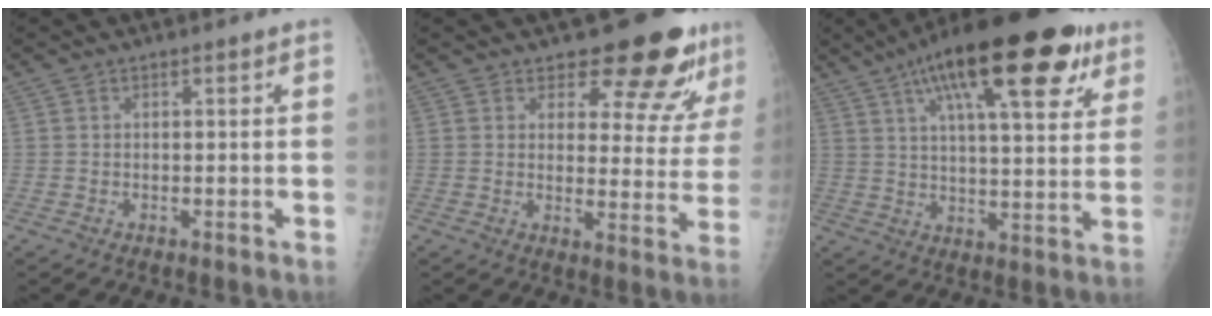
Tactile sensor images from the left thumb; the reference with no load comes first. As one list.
[{"total": 12.6, "force": [10.5, 4.5, 5.4], "torque": [-0.027, -0.082, 0.121]}, {"total": 23.0, "force": [12.2, 7.4, 18.1], "torque": [-0.259, -0.013, 0.182]}]